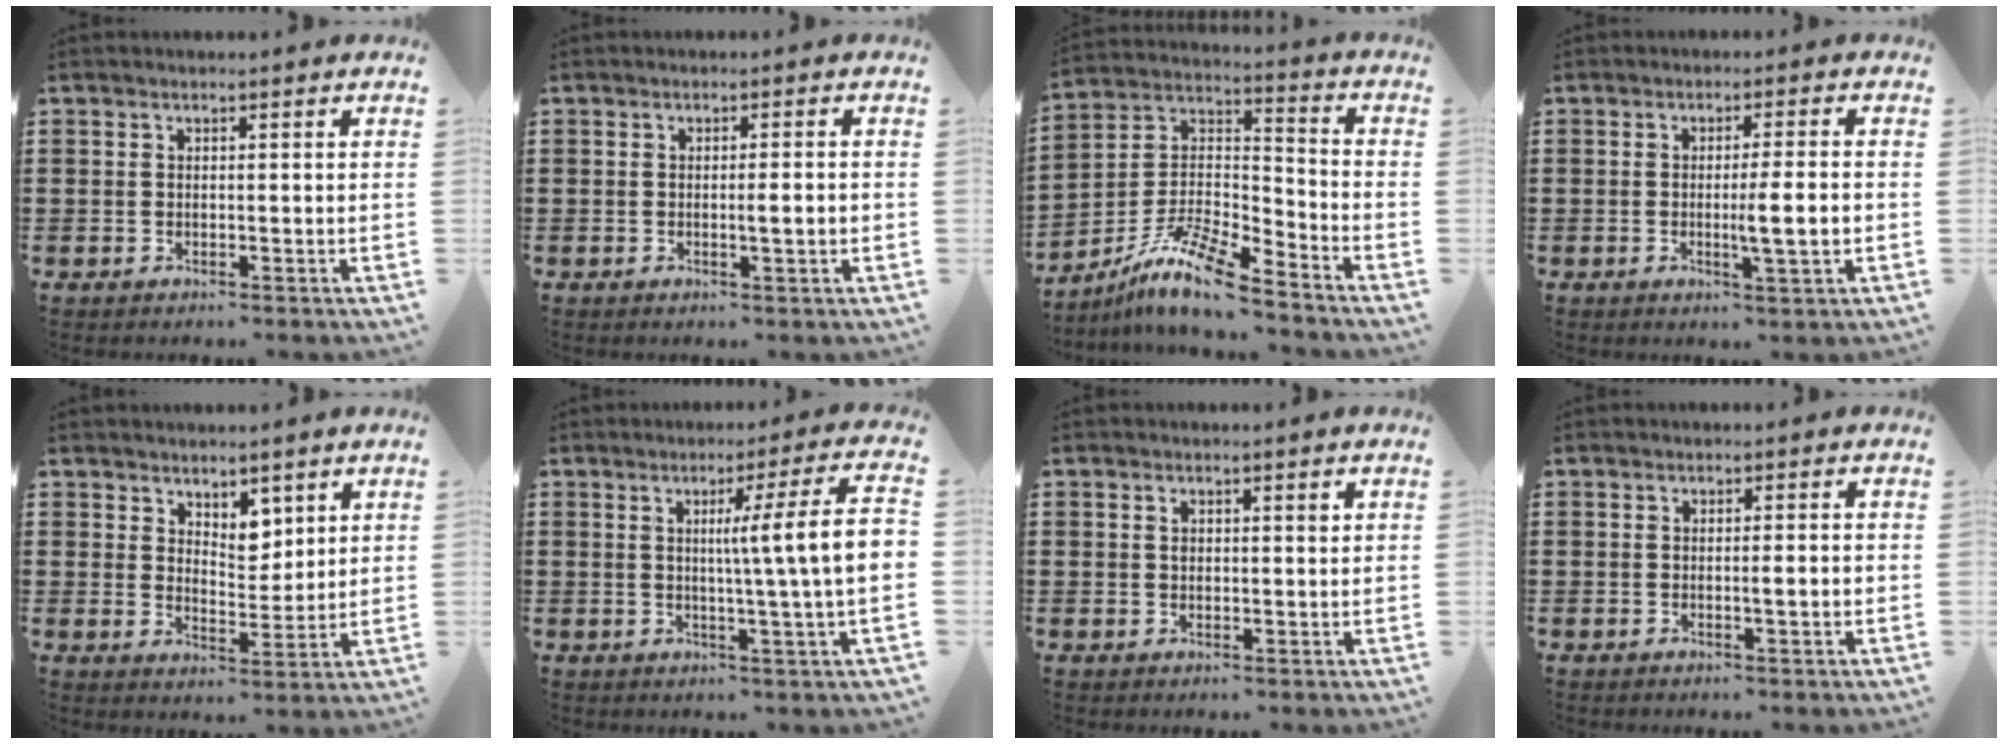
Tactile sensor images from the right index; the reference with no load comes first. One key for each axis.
{"total": 2.3, "fx": -0.3, "fy": 0.1, "fz": 2.3, "tx": -0.037, "ty": -0.004, "tz": -0.006}
{"total": 11.0, "fx": -9.1, "fy": 1.6, "fz": 6.0, "tx": -0.131, "ty": 0.007, "tz": -0.186}
{"total": 4.9, "fx": -0.7, "fy": 0.2, "fz": 4.9, "tx": -0.082, "ty": -0.006, "tz": -0.014}
{"total": 4.6, "fx": 3.5, "fy": 2.5, "fz": 1.6, "tx": -0.035, "ty": -0.005, "tz": 0.063}
{"total": 9.9, "fx": 0.9, "fy": -0.4, "fz": 9.9, "tx": -0.163, "ty": -0.012, "tz": 0.006}
{"total": 1.4, "fx": 0.5, "fy": 0.7, "fz": 1.1, "tx": -0.016, "ty": 0.002, "tz": 0.006}
{"total": 1.8, "fx": -0.2, "fy": 0.1, "fz": 1.8, "tx": -0.029, "ty": -0.003, "tz": -0.004}